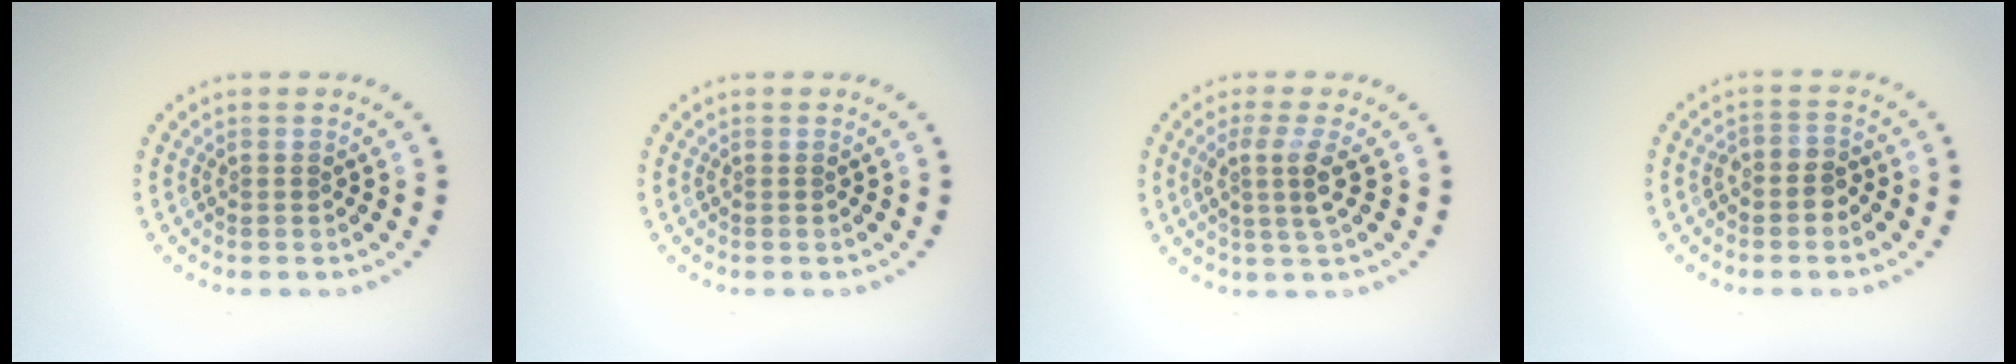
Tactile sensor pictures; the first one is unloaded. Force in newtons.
{"total": 0.0}
{"total": 2.7, "press": 2.0, "slide": 1.8}
{"total": 2.0, "press": 1.7, "slide": 0.9}